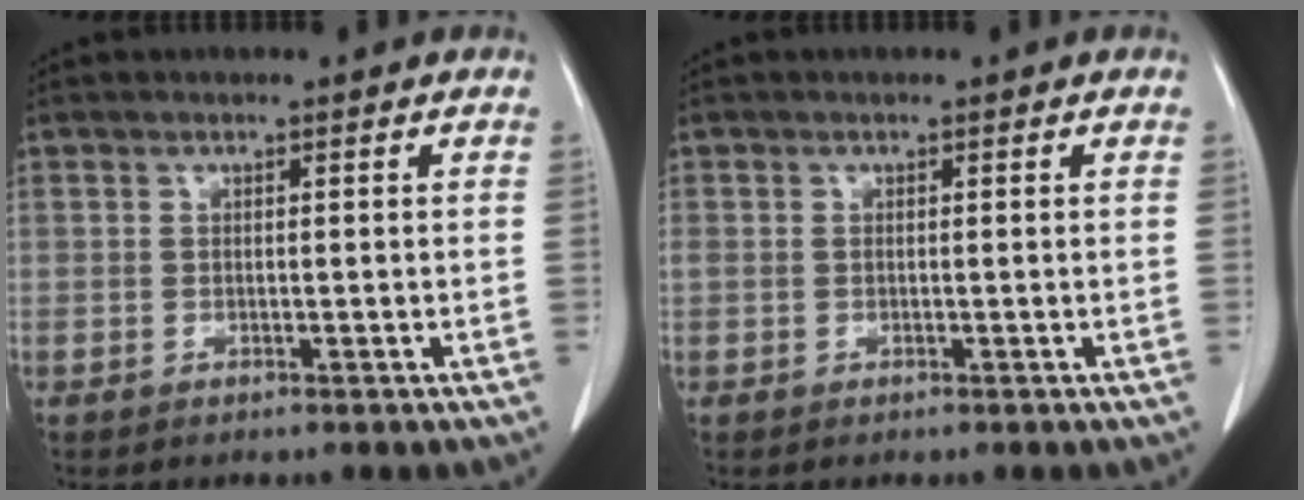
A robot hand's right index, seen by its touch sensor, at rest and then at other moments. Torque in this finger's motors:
{"motor_torque": [0.64, 0.34, 0.31, 0.05]}